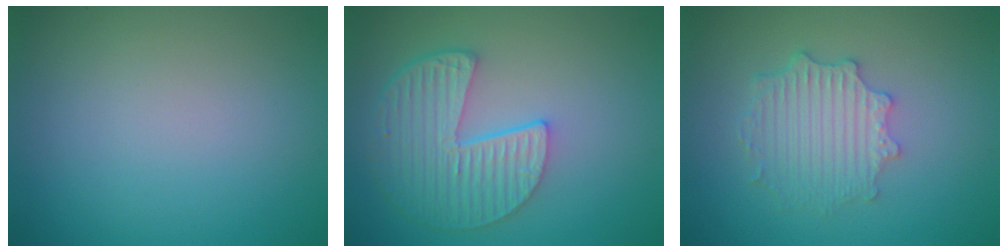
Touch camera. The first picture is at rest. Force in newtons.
{"total": 6.2, "press": 4.8, "slide": 3.9}
{"total": 4.1, "press": 3.4, "slide": 2.3}